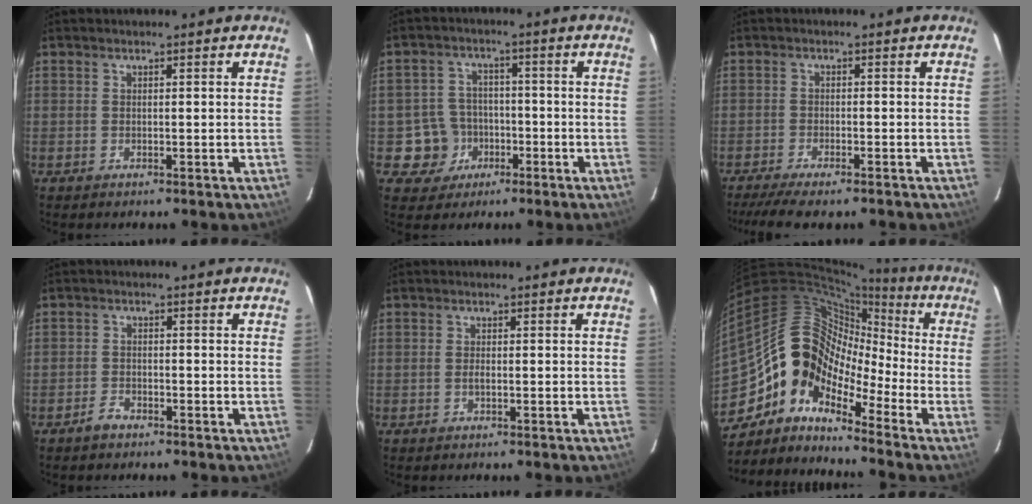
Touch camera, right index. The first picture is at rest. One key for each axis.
{"total": 7.2, "fx": -2.7, "fy": 6.6, "fz": 0.5, "tx": -0.031, "ty": 0.026, "tz": -0.037}
{"total": 8.3, "fx": -6.8, "fy": 1.4, "fz": 4.5, "tx": -0.107, "ty": -0.025, "tz": -0.115}
{"total": 2.4, "fx": -2.0, "fy": 1.1, "fz": 0.9, "tx": -0.025, "ty": 0.004, "tz": -0.035}
{"total": 0.8, "fx": -0.3, "fy": 0.3, "fz": 0.7, "tx": -0.015, "ty": -0.001, "tz": -0.005}
{"total": 13.9, "fx": -7.4, "fy": 9.7, "fz": 6.6, "tx": -0.118, "ty": 0.019, "tz": -0.169}